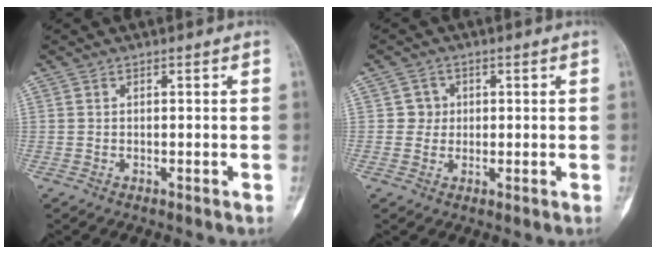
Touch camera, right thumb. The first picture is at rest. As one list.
[{"total": 2.8, "force": [0.4, 2.8, 0.2], "torque": [0.017, 0.005, 0.001]}]